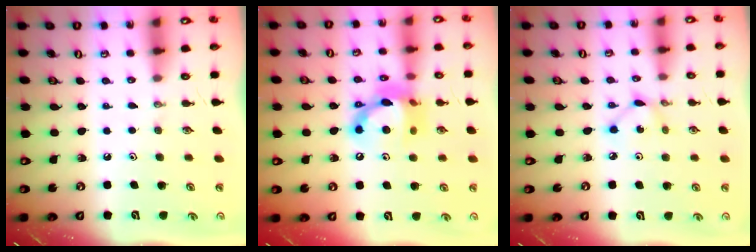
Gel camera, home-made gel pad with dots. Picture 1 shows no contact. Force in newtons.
{"total": 14.0, "press": 13.9, "slide": 1.1}
{"total": 2.6, "press": 2.6, "slide": 0.1}